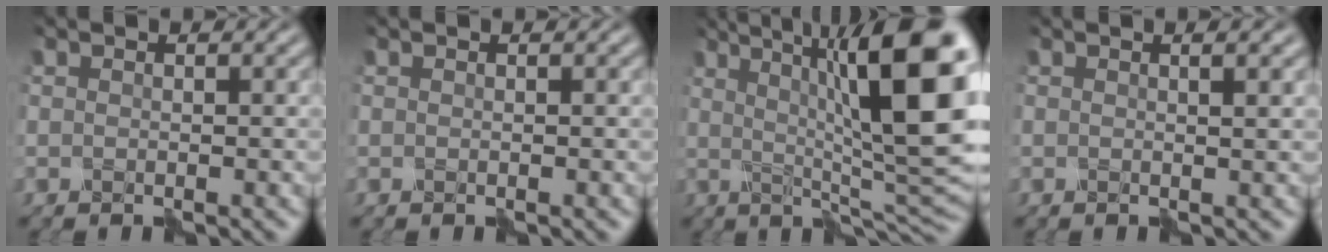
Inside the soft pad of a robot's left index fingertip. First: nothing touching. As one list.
[{"total": 0.0}, {"total": 13.9, "force": [3.2, 3.2, 13.1], "torque": [-0.164, 0.005, 0.052]}, {"total": 2.1, "force": [0.7, 0.8, 1.9], "torque": [-0.019, 0.003, -0.002]}]